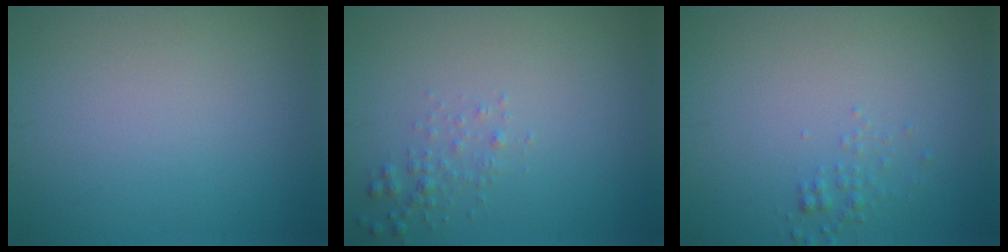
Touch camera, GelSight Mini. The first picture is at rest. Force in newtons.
{"total": 1.1, "press": 1.1, "slide": 0.1}
{"total": 0.9, "press": 0.9, "slide": 0.0}